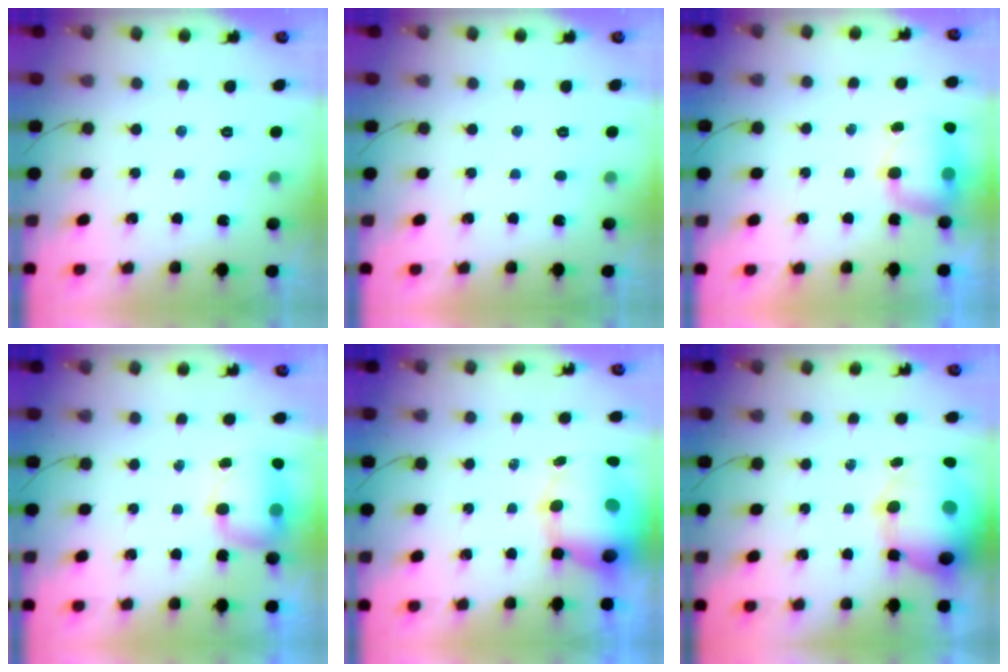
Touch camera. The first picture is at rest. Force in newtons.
{"total": 0.0}
{"total": 11.3, "press": 8.5, "slide": 7.5}
{"total": 7.5, "press": 7.3, "slide": 1.3}
{"total": 11.8, "press": 11.3, "slide": 3.4}
{"total": 18.0, "press": 16.0, "slide": 8.2}